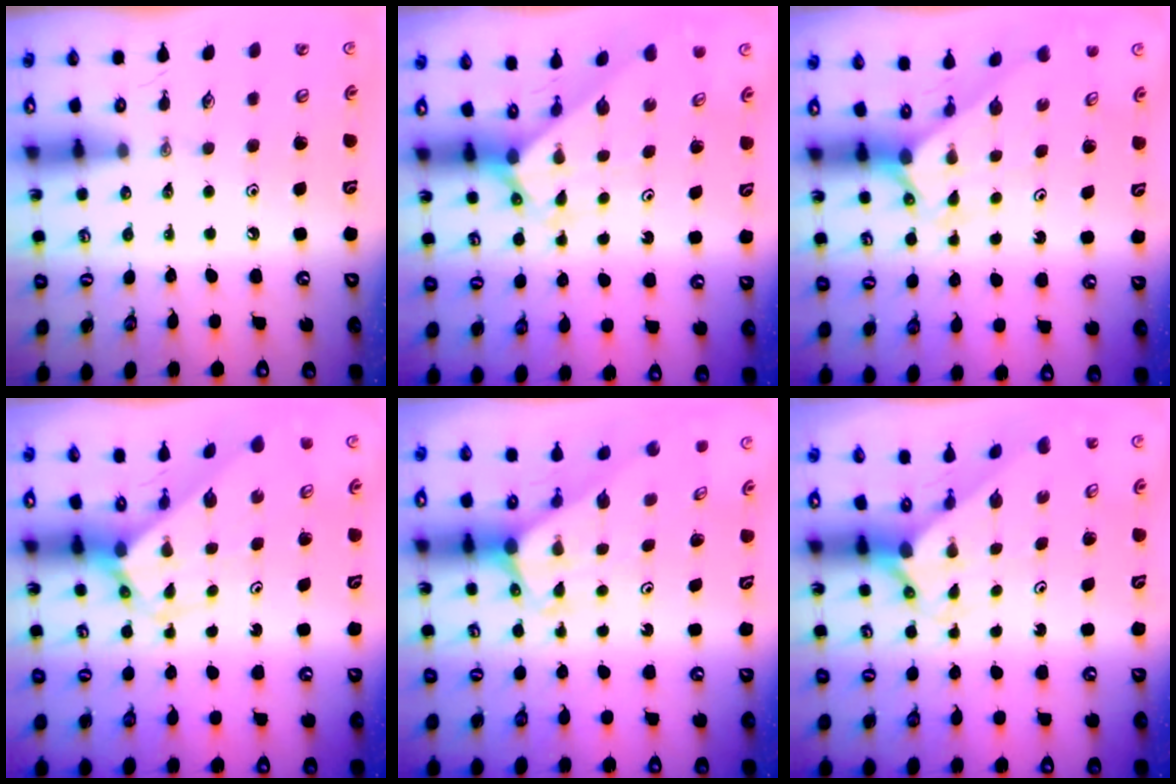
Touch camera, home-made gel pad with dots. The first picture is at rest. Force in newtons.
{"total": 2.1, "press": 2.1, "slide": 0.2}
{"total": 1.5, "press": 1.5, "slide": 0.1}
{"total": 2.6, "press": 2.6, "slide": 0.2}
{"total": 2.0, "press": 2.0, "slide": 0.1}
{"total": 1.2, "press": 1.2, "slide": 0.1}